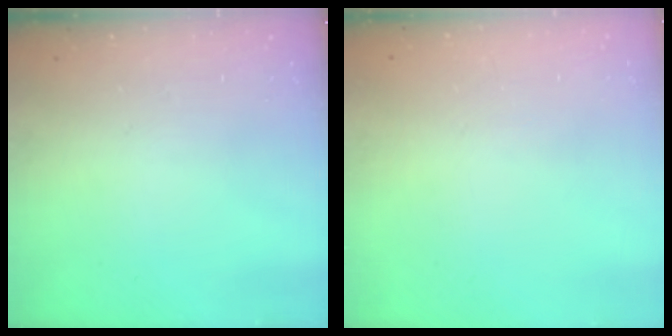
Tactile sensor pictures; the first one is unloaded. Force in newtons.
{"total": 2.2, "press": 2.2, "slide": 0.1}